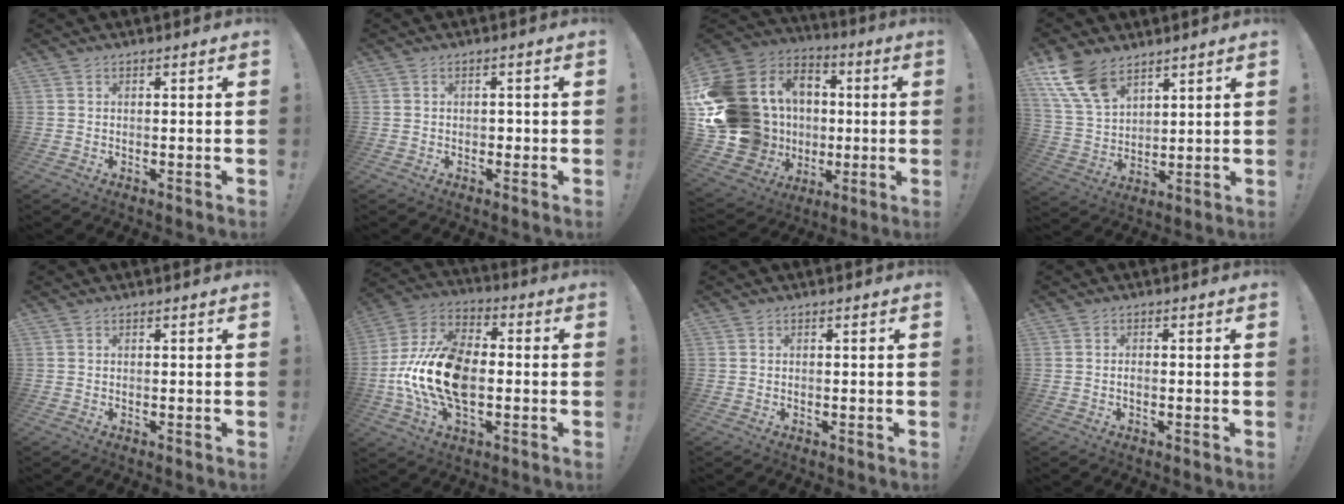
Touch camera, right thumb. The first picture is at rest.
{"total": 1.2, "force": [-0.5, 1.0, 0.5], "torque": [-0.008, 0.004, -0.010]}
{"total": 24.6, "force": [0.2, 21.3, 12.3], "torque": [-0.240, -0.012, 0.085]}
{"total": 13.2, "force": [8.6, 7.1, 7.0], "torque": [-0.164, -0.040, 0.168]}
{"total": 0.0}
{"total": 19.5, "force": [-3.3, 11.8, 15.2], "torque": [-0.288, 0.025, -0.049]}
{"total": 0.0}
{"total": 1.1, "force": [-0.5, 0.5, 0.8], "torque": [-0.024, 0.005, -0.007]}